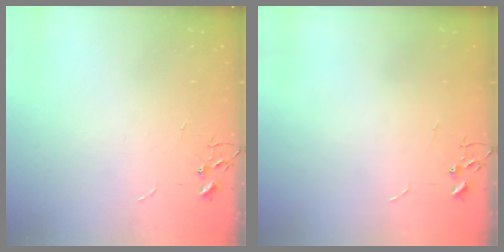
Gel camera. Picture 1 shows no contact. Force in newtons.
{"total": 0.0}